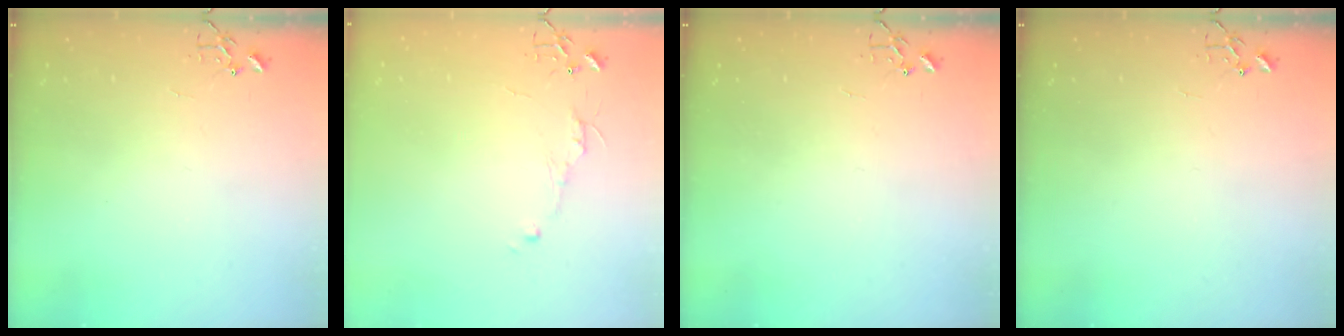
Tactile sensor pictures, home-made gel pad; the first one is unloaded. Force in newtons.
{"total": 5.0, "press": 5.0, "slide": 0.6}
{"total": 0.0}
{"total": 0.0}